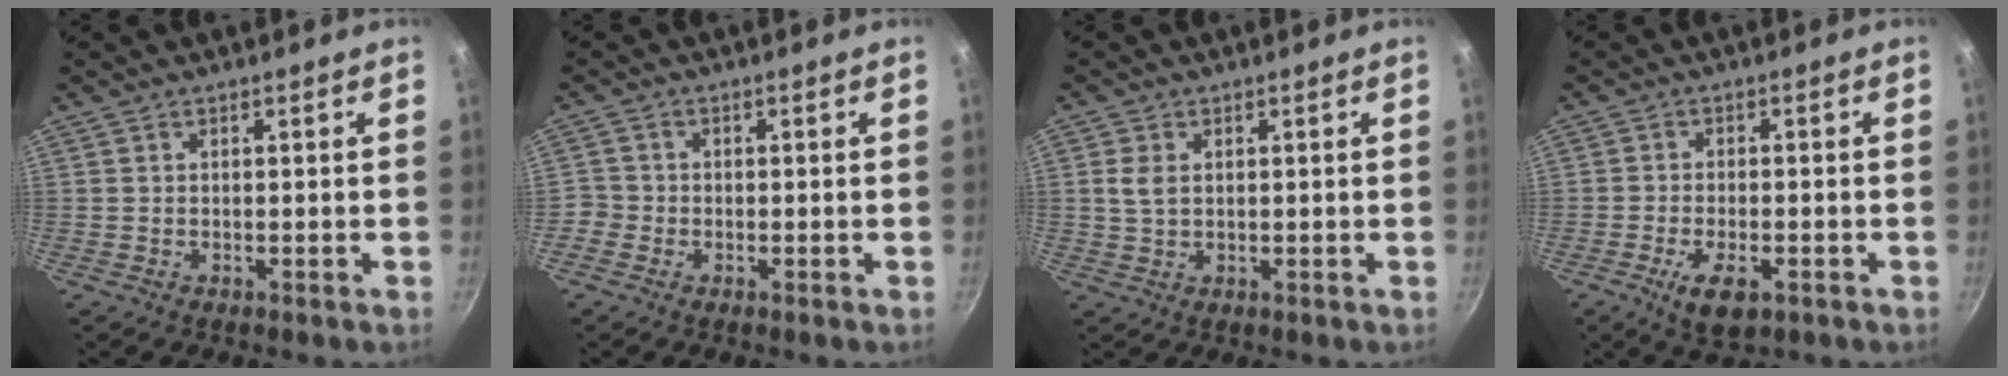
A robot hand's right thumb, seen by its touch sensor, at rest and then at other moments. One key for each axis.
{"total": 2.2, "fx": -1.2, "fy": 1.8, "fz": 0.3, "tx": 0.003, "ty": 0.013, "tz": -0.026}
{"total": 3.2, "fx": 0.7, "fy": 2.2, "fz": 2.3, "tx": -0.043, "ty": -0.002, "tz": 0.013}
{"total": 6.9, "fx": -3.0, "fy": 3.1, "fz": 5.3, "tx": -0.094, "ty": 0.004, "tz": -0.049}